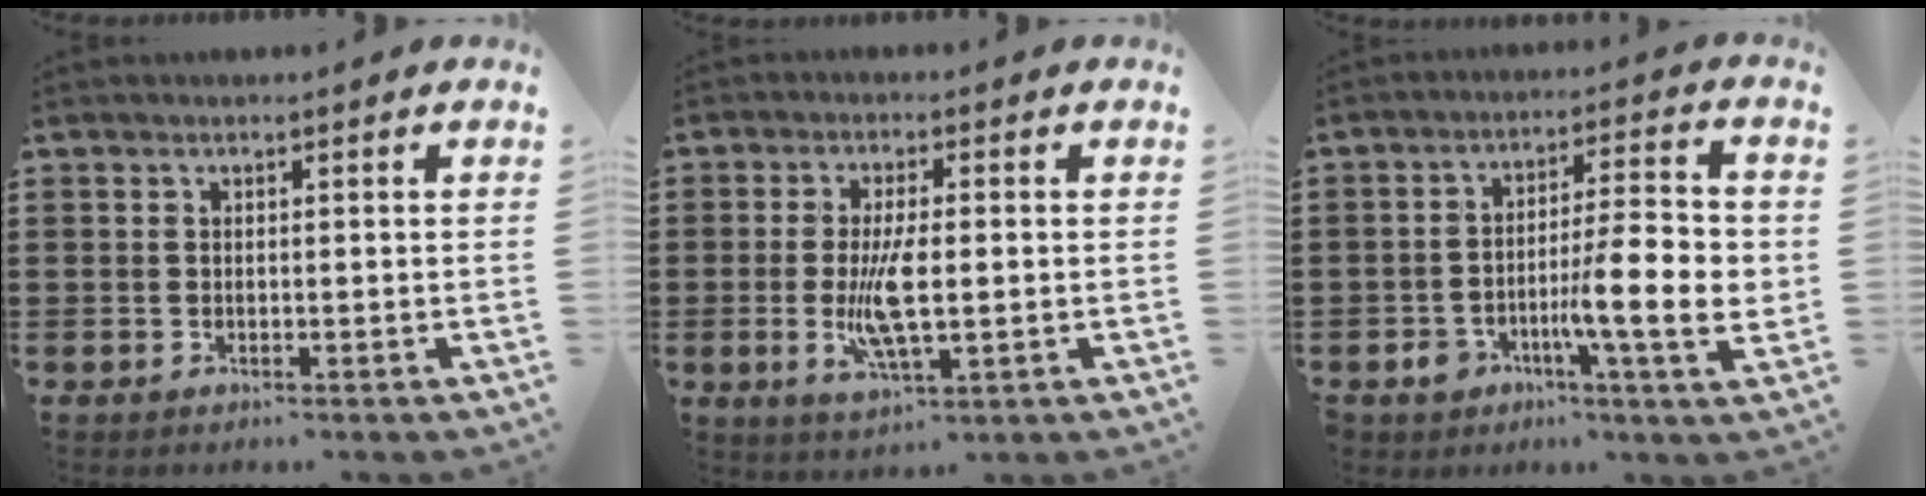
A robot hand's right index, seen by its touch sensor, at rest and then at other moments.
{"total": 7.8, "force": [-0.6, 2.4, 7.4], "torque": [-0.157, -0.010, -0.015]}
{"total": 10.8, "force": [-2.6, 3.4, 9.9], "torque": [-0.159, 0.001, -0.045]}